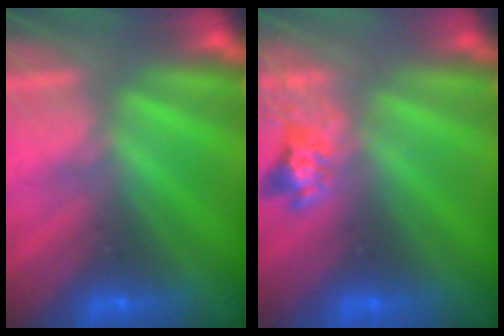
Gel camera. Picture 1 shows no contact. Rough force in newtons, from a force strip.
{"total": 2.4}